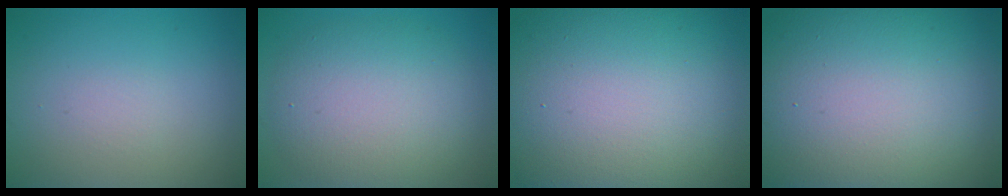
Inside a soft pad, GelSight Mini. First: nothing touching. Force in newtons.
{"total": 7.4, "press": 7.4, "slide": 0.8}
{"total": 21.8, "press": 21.8, "slide": 1.0}
{"total": 22.6, "press": 22.6, "slide": 1.6}